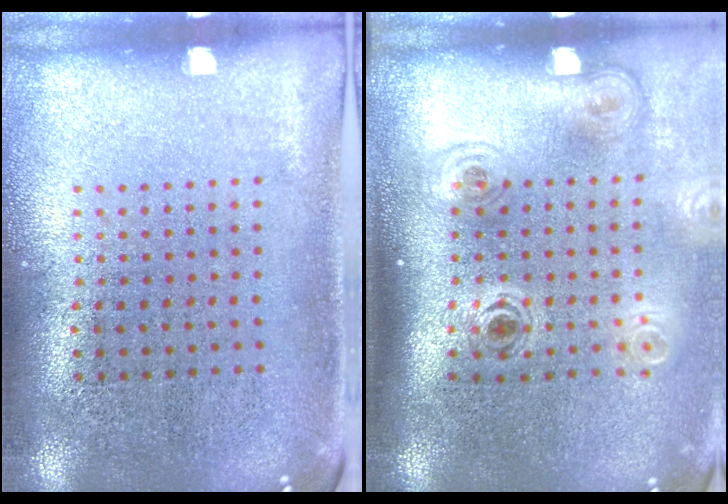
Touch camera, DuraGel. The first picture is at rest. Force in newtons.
{"total": 1.9, "press": 1.3, "slide": 1.4}